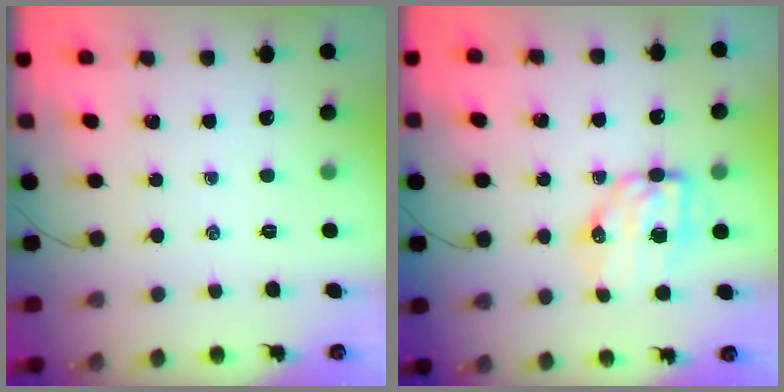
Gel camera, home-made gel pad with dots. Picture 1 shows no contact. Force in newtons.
{"total": 9.0, "press": 8.9, "slide": 1.7}